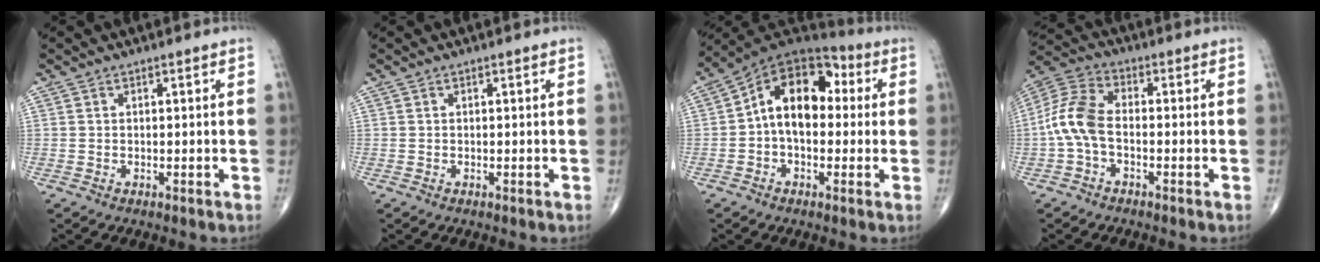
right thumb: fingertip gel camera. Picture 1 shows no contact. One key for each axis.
{"total": 0.0}
{"total": 14.0, "fx": 0.8, "fy": 9.0, "fz": 10.7, "tx": -0.135, "ty": 0.045, "tz": -0.002}
{"total": 8.9, "fx": -1.6, "fy": 4.9, "fz": 7.3, "tx": -0.158, "ty": 0.028, "tz": -0.043}